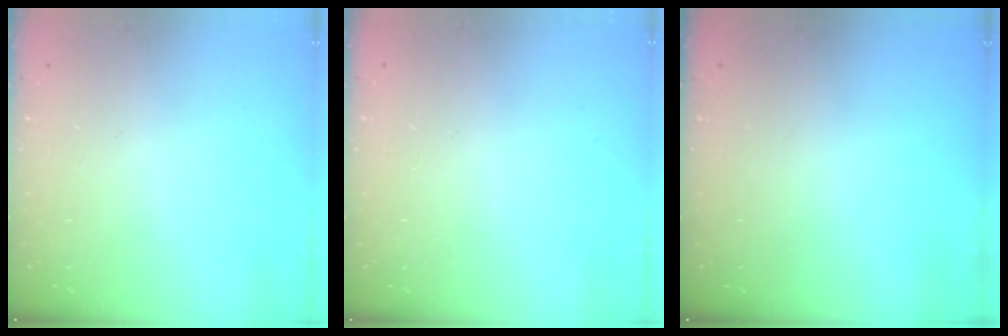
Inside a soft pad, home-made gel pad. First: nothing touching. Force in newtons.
{"total": 2.6, "press": 2.6, "slide": 0.2}
{"total": 0.0}